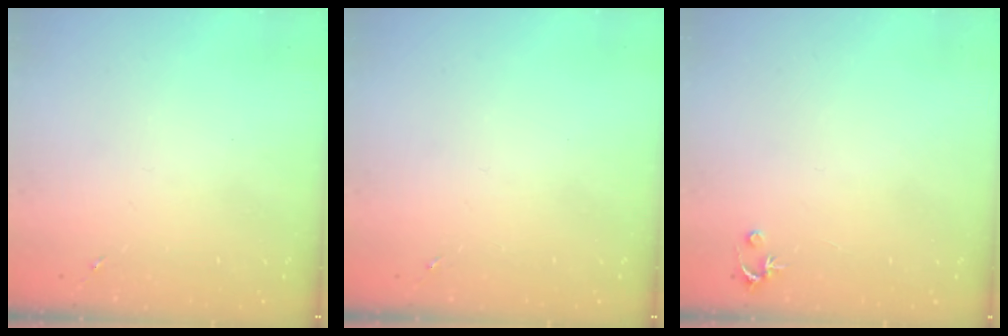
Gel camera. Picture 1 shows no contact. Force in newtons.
{"total": 0.0}
{"total": 2.5, "press": 2.5, "slide": 0.2}